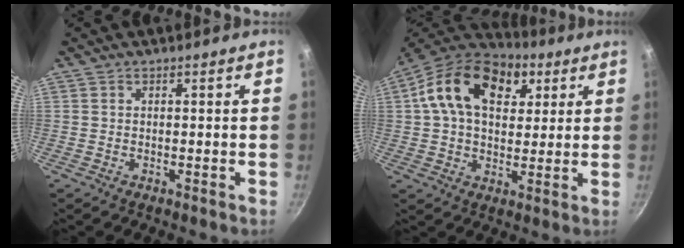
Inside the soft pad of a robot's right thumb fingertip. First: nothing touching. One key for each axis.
{"total": 18.7, "fx": 6.3, "fy": 12.4, "fz": 12.5, "tx": -0.189, "ty": 0.005, "tz": 0.091}